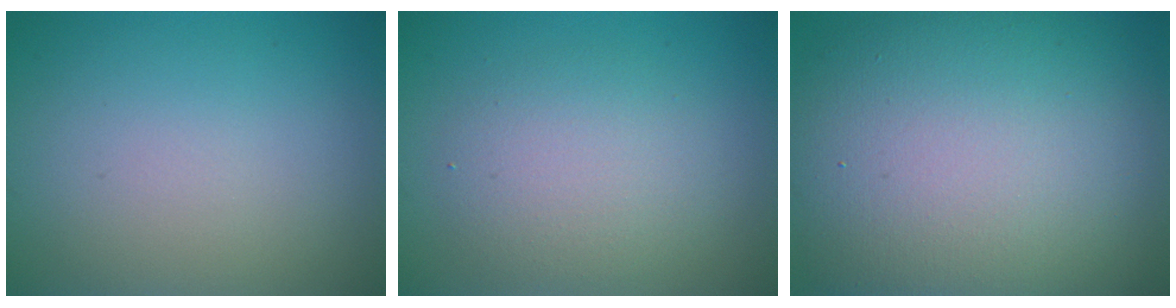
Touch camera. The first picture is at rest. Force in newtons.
{"total": 3.7, "press": 3.7, "slide": 0.3}
{"total": 15.5, "press": 15.5, "slide": 1.2}